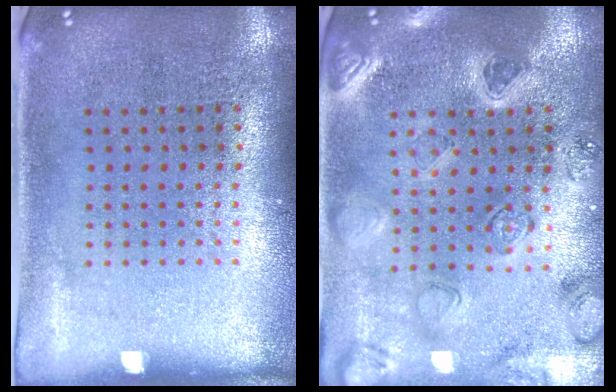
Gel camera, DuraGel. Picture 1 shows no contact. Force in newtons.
{"total": 2.2, "press": 2.2, "slide": 0.3}